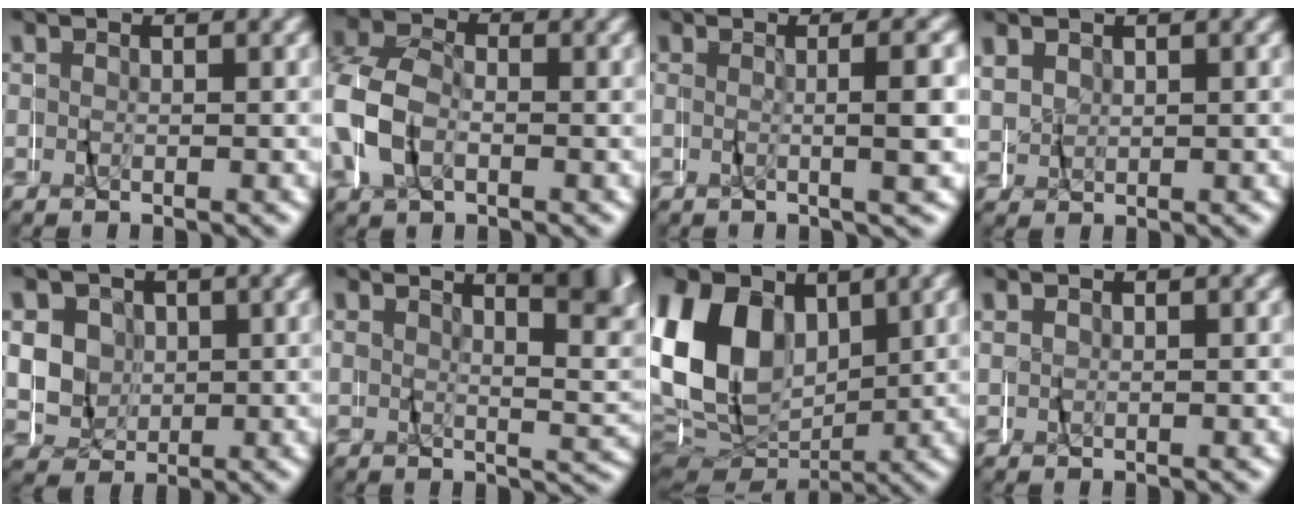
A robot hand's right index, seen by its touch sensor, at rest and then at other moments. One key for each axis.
{"total": 7.1, "fx": 0.0, "fy": 6.2, "fz": 3.5, "tx": -0.096, "ty": 0.002, "tz": -0.012}
{"total": 2.2, "fx": -0.5, "fy": -1.2, "fz": 1.8, "tx": -0.033, "ty": 0.005, "tz": -0.005}
{"total": 1.5, "fx": 1.1, "fy": 1.0, "fz": -0.2, "tx": -0.010, "ty": 0.003, "tz": 0.023}
{"total": 10.9, "fx": 1.7, "fy": 10.3, "fz": 2.9, "tx": -0.104, "ty": -0.014, "tz": 0.024}
{"total": 6.9, "fx": 2.9, "fy": 1.6, "fz": 6.1, "tx": -0.046, "ty": 0.020, "tz": 0.043}
{"total": 15.4, "fx": 2.5, "fy": 12.2, "fz": 9.1, "tx": -0.170, "ty": 0.003, "tz": 0.039}
{"total": 0.8, "fx": 0.7, "fy": 0.0, "fz": -0.3, "tx": 0.002, "ty": 0.003, "tz": 0.014}